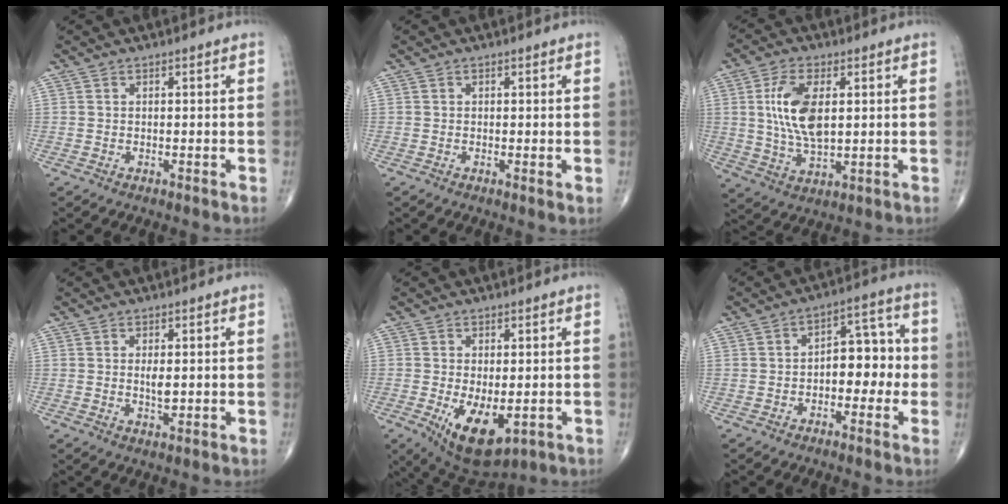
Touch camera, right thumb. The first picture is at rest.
{"total": 0.6, "force": [0.0, 0.0, 0.6], "torque": [-0.010, -0.005, -0.004]}
{"total": 11.1, "force": [2.0, 5.4, 9.5], "torque": [-0.188, -0.009, 0.042]}
{"total": 2.5, "force": [0.2, 1.0, 2.3], "torque": [-0.037, -0.006, 0.003]}
{"total": 10.2, "force": [-2.7, 4.9, 8.5], "torque": [-0.131, -0.020, -0.027]}
{"total": 8.5, "force": [-1.3, 5.3, 6.6], "torque": [-0.057, 0.036, -0.029]}